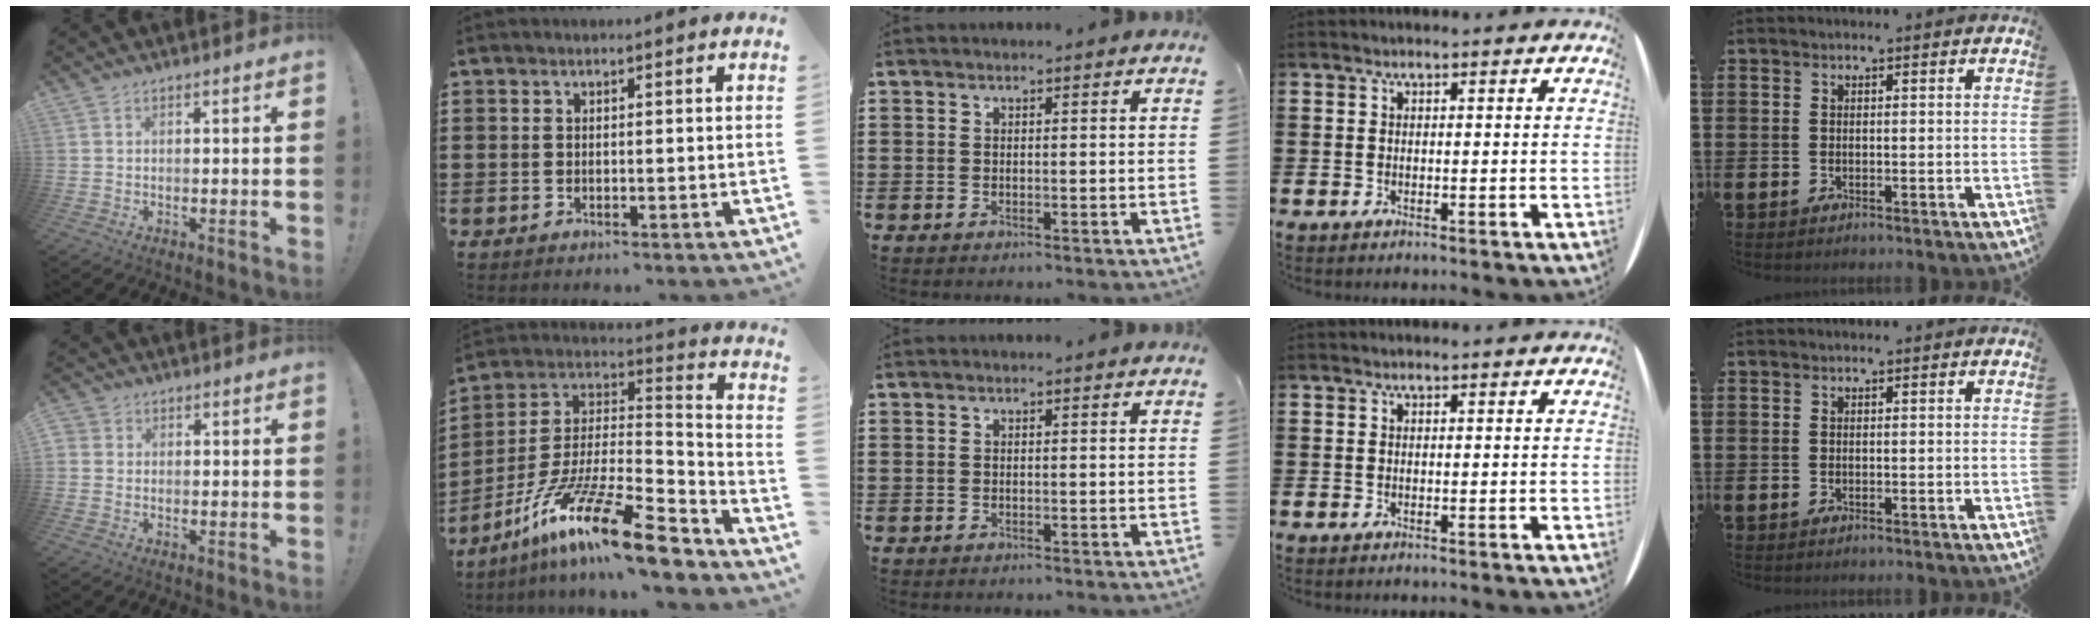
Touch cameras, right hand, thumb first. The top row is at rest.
{"thumb": {"total": 1.8, "force": [0.1, 1.7, 0.6], "torque": [-0.008, 0.004, 0.001]}, "index": {"total": 17.2, "force": [-12.1, 3.0, 11.9], "torque": [-0.223, 0.026, -0.218]}}